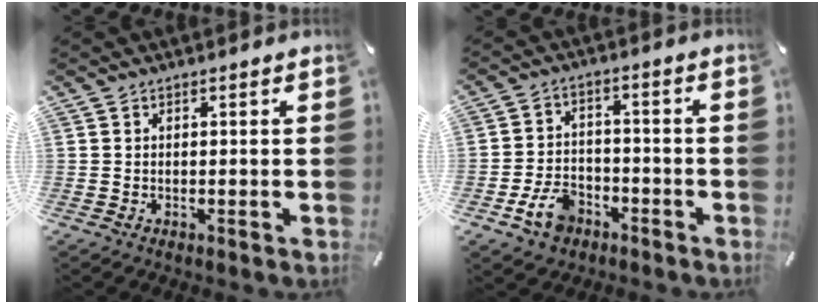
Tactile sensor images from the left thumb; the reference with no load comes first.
{"total": 8.1, "force": [-4.2, 5.9, 3.7], "torque": [-0.088, 0.023, -0.078]}